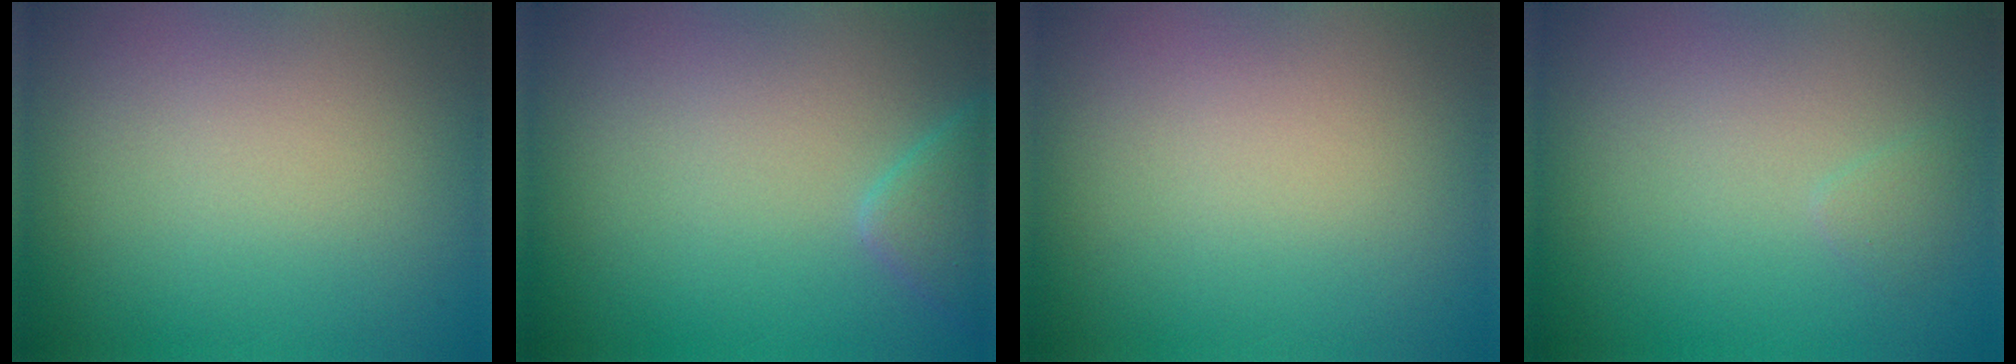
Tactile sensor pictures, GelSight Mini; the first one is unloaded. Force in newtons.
{"total": 2.3, "press": 2.2, "slide": 0.2}
{"total": 0.0}
{"total": 0.7, "press": 0.7, "slide": 0.1}